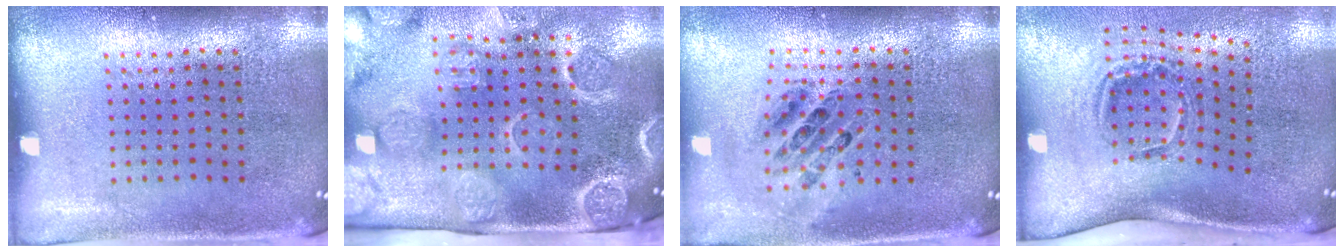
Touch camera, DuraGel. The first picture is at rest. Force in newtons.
{"total": 4.3, "press": 3.4, "slide": 2.6}
{"total": 0.8, "press": 0.8, "slide": 0.1}
{"total": 2.0, "press": 1.2, "slide": 1.6}